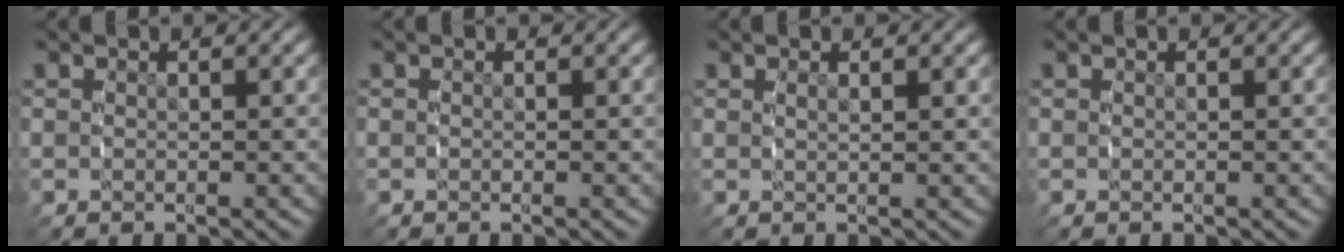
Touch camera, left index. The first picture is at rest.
{"total": 0.0}
{"total": 0.8, "force": [0.4, -0.5, 0.5], "torque": [-0.009, -0.003, 0.012]}
{"total": 0.0}